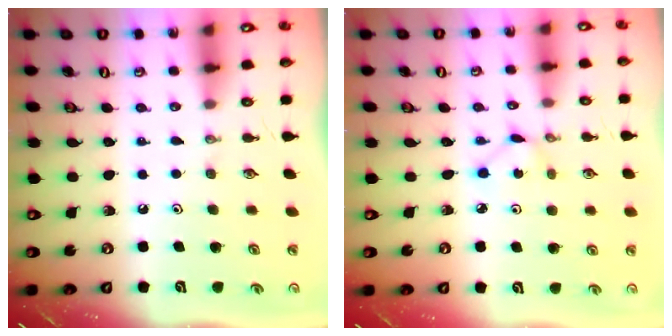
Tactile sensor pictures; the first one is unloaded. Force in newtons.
{"total": 1.7, "press": 1.7, "slide": 0.3}